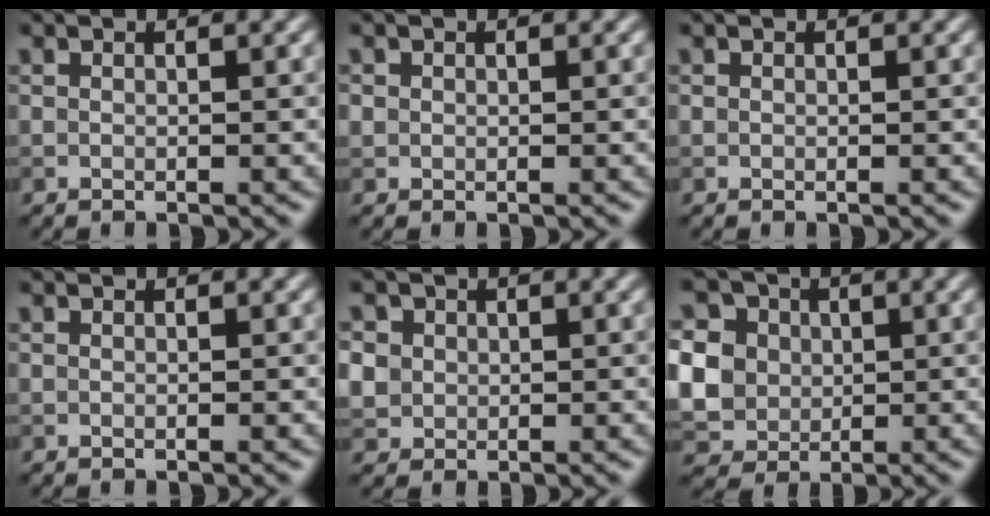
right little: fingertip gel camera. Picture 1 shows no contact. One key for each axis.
{"total": 0.6, "fx": 0.1, "fy": 0.6, "fz": 0.1, "tx": 0.005, "ty": -0.002, "tz": 0.003}
{"total": 0.0}
{"total": 0.0}
{"total": 4.0, "fx": 1.3, "fy": 3.4, "fz": 1.5, "tx": -0.044, "ty": 0.015, "tz": 0.021}
{"total": 9.8, "fx": 1.8, "fy": 8.5, "fz": 4.5, "tx": -0.114, "ty": 0.014, "tz": 0.022}